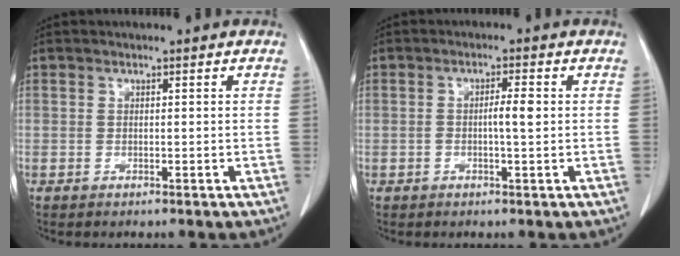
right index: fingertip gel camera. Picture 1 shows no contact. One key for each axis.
{"total": 2.7, "fx": -0.1, "fy": 0.2, "fz": 2.7, "tx": -0.049, "ty": 0.002, "tz": -0.002}